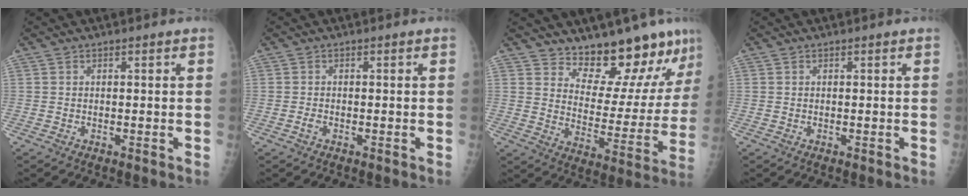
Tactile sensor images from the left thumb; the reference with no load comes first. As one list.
[{"total": 0.9, "force": [-0.5, 0.4, 0.6], "torque": [-0.012, 0.003, -0.011]}, {"total": 15.6, "force": [13.5, 5.0, 6.0], "torque": [-0.028, -0.118, 0.192]}, {"total": 0.0}]